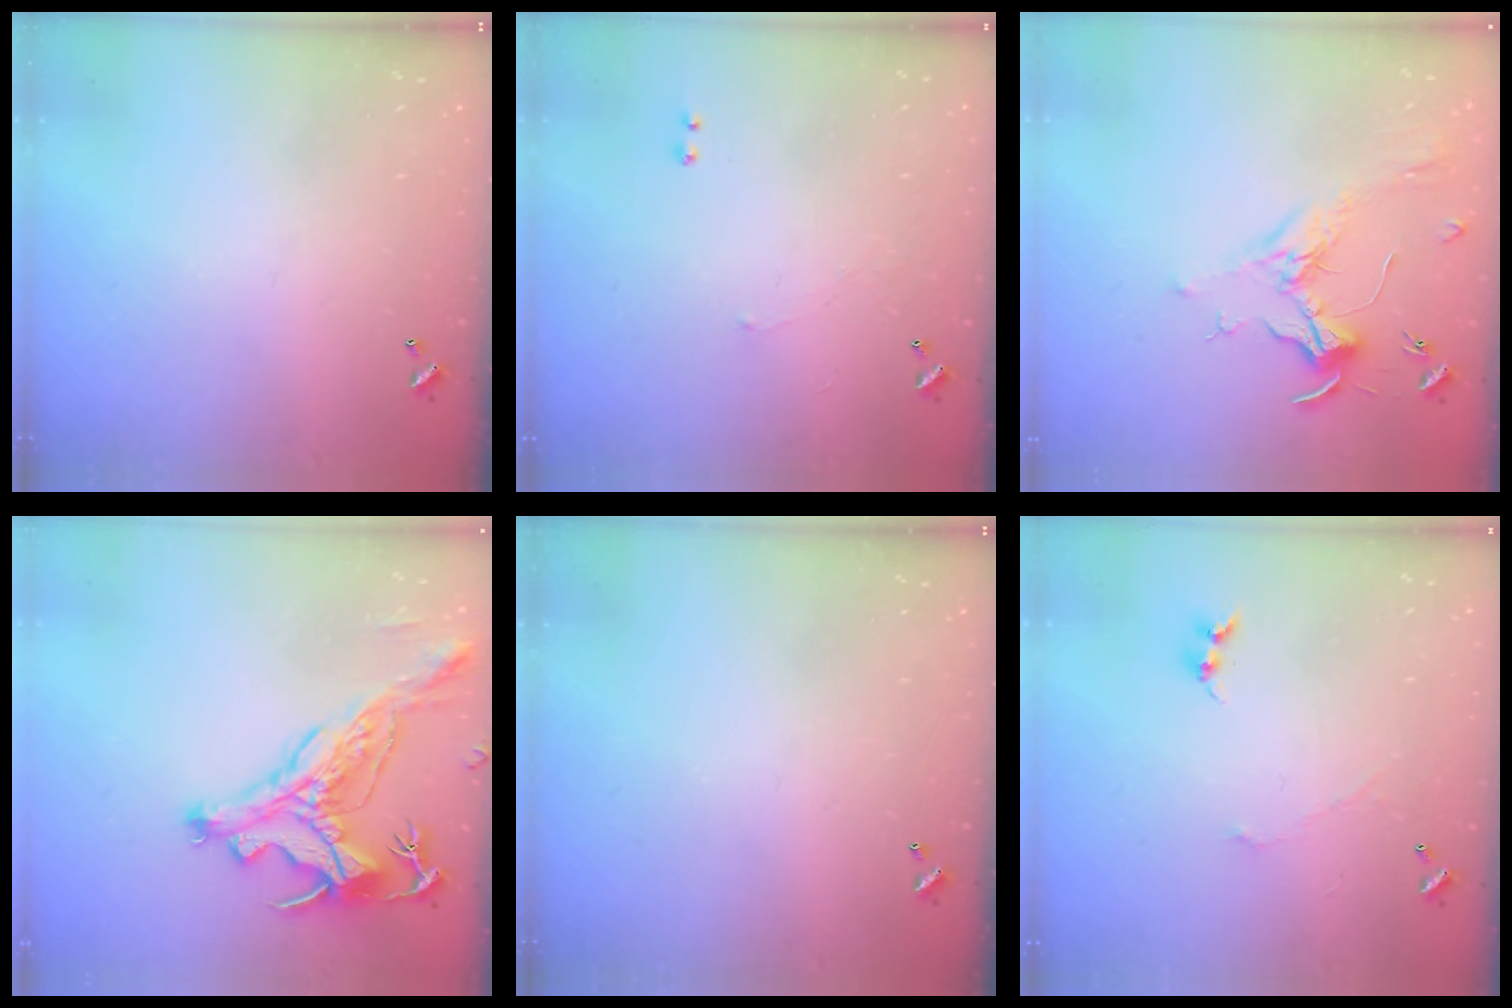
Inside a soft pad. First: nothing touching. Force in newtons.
{"total": 1.2, "press": 1.0, "slide": 0.6}
{"total": 1.8, "press": 1.6, "slide": 0.8}
{"total": 3.7, "press": 3.4, "slide": 1.5}
{"total": 0.0}
{"total": 0.0}